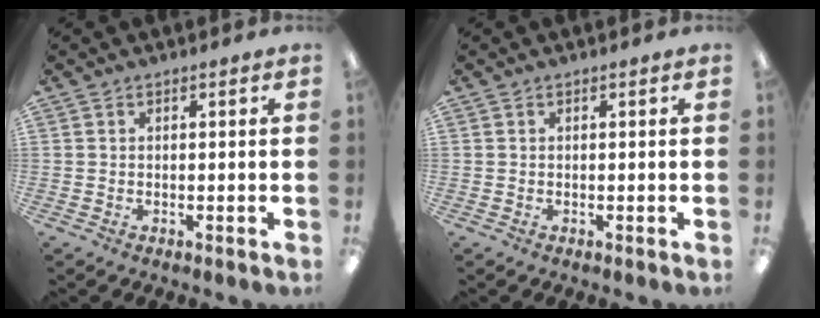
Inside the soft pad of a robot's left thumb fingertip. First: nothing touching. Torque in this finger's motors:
{"motor_torque": [0.00, 0.00, -0.16, 0.12, 0.00]}